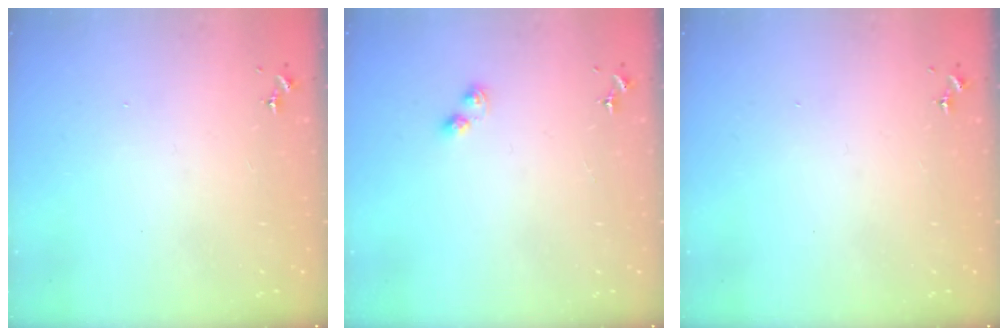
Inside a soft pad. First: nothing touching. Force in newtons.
{"total": 2.9, "press": 2.8, "slide": 0.5}
{"total": 0.0}